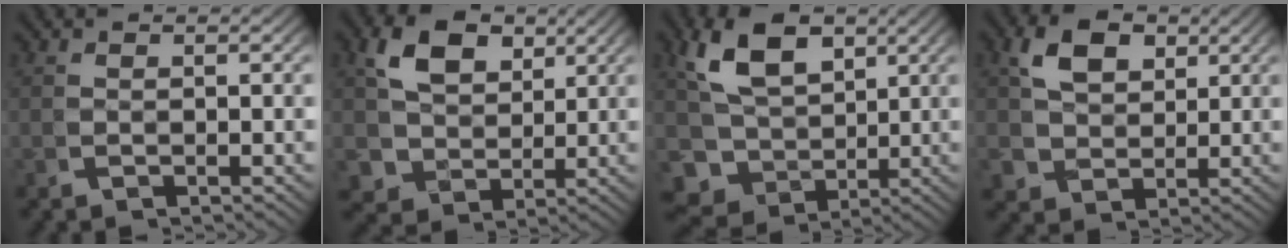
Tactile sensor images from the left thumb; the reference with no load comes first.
{"total": 6.4, "force": [1.8, 5.4, 2.8], "torque": [-0.076, -0.029, 0.041]}
{"total": 10.2, "force": [-0.4, 8.8, 5.2], "torque": [-0.128, -0.054, 0.013]}
{"total": 3.7, "force": [1.7, 2.9, 1.4], "torque": [-0.033, -0.009, 0.040]}